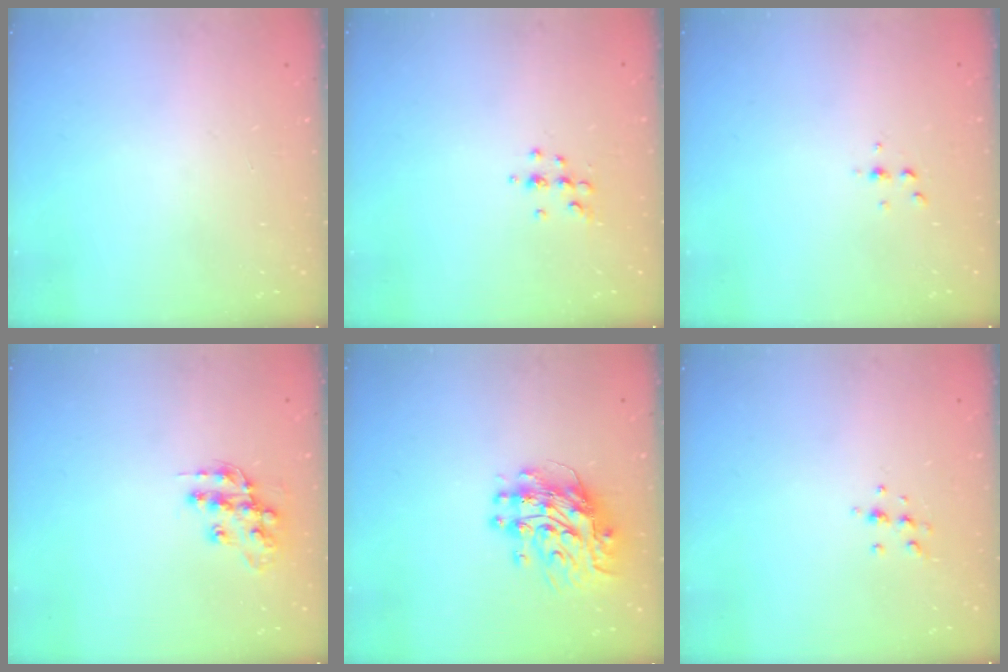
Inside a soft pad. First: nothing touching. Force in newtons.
{"total": 5.0, "press": 4.8, "slide": 1.4}
{"total": 2.5, "press": 2.4, "slide": 0.2}
{"total": 13.0, "press": 13.0, "slide": 1.0}
{"total": 12.5, "press": 12.5, "slide": 1.1}
{"total": 5.5, "press": 5.3, "slide": 1.5}